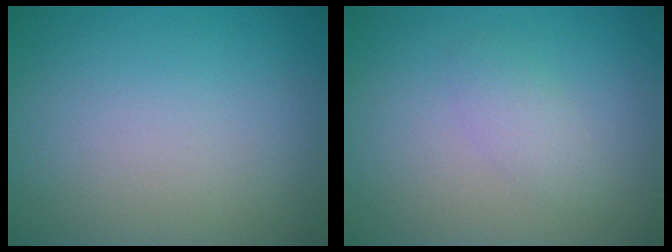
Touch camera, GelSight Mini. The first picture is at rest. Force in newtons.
{"total": 1.6, "press": 1.6, "slide": 0.1}